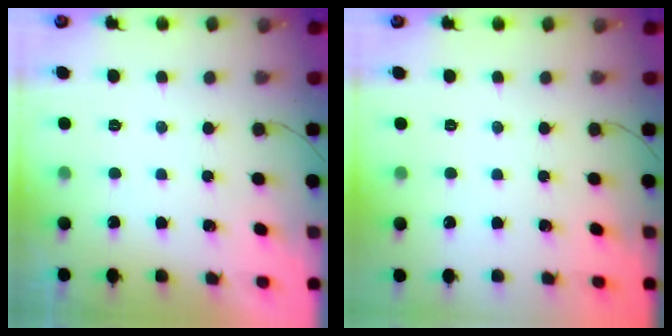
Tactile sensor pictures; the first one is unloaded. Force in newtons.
{"total": 0.0}